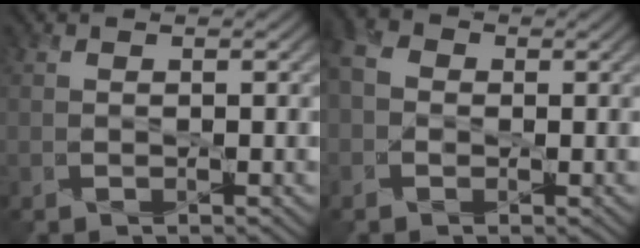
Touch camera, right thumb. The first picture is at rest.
{"total": 3.8, "force": [-0.6, 3.4, 1.7], "torque": [-0.054, 0.006, -0.022]}